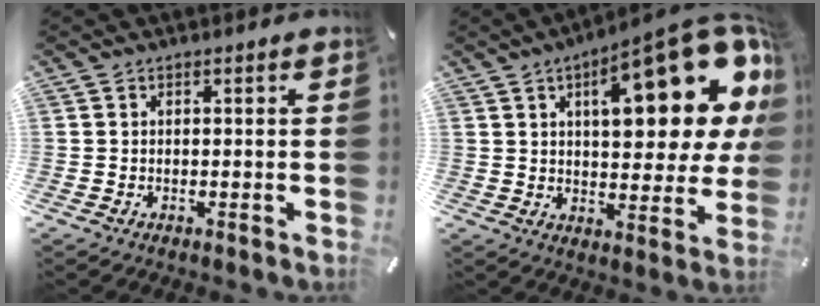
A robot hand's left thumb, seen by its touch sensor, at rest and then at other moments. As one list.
[{"total": 23.4, "force": [9.8, 9.3, 19.1], "torque": [-0.252, -0.053, 0.148]}]